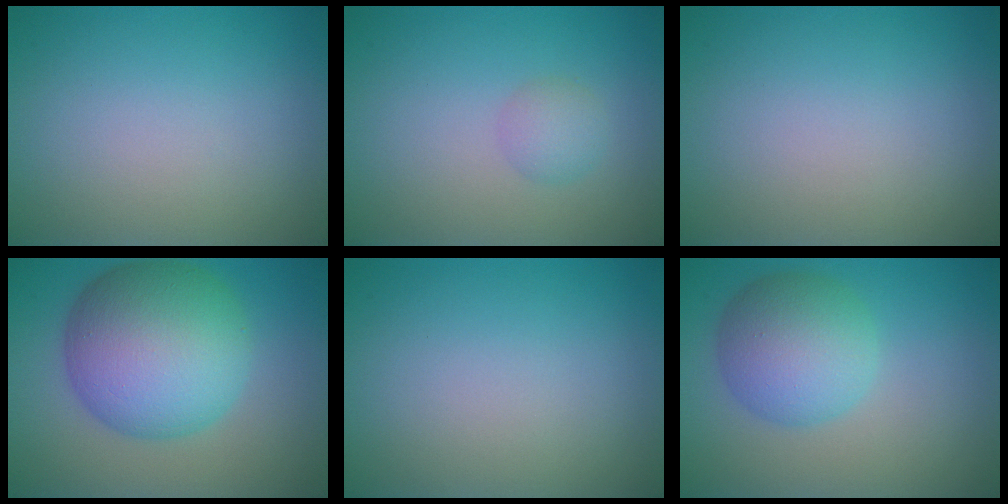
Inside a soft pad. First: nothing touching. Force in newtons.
{"total": 1.6, "press": 1.6, "slide": 0.1}
{"total": 0.0}
{"total": 11.7, "press": 11.7, "slide": 0.2}
{"total": 0.0}
{"total": 6.0, "press": 6.0, "slide": 0.1}